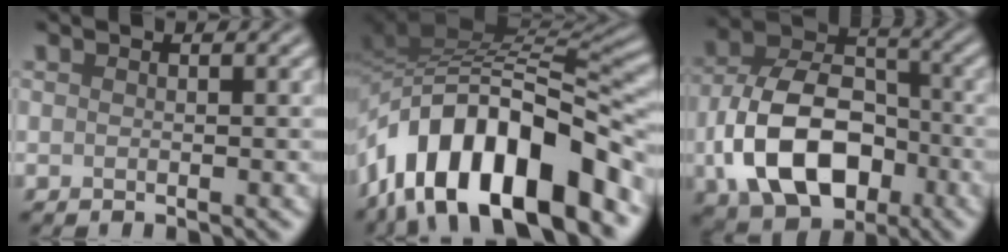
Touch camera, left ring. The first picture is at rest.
{"total": 14.2, "force": [-7.0, 6.9, 10.3], "torque": [-0.166, 0.019, -0.128]}
{"total": 11.6, "force": [-3.5, 7.6, 8.0], "torque": [-0.161, -0.001, -0.070]}